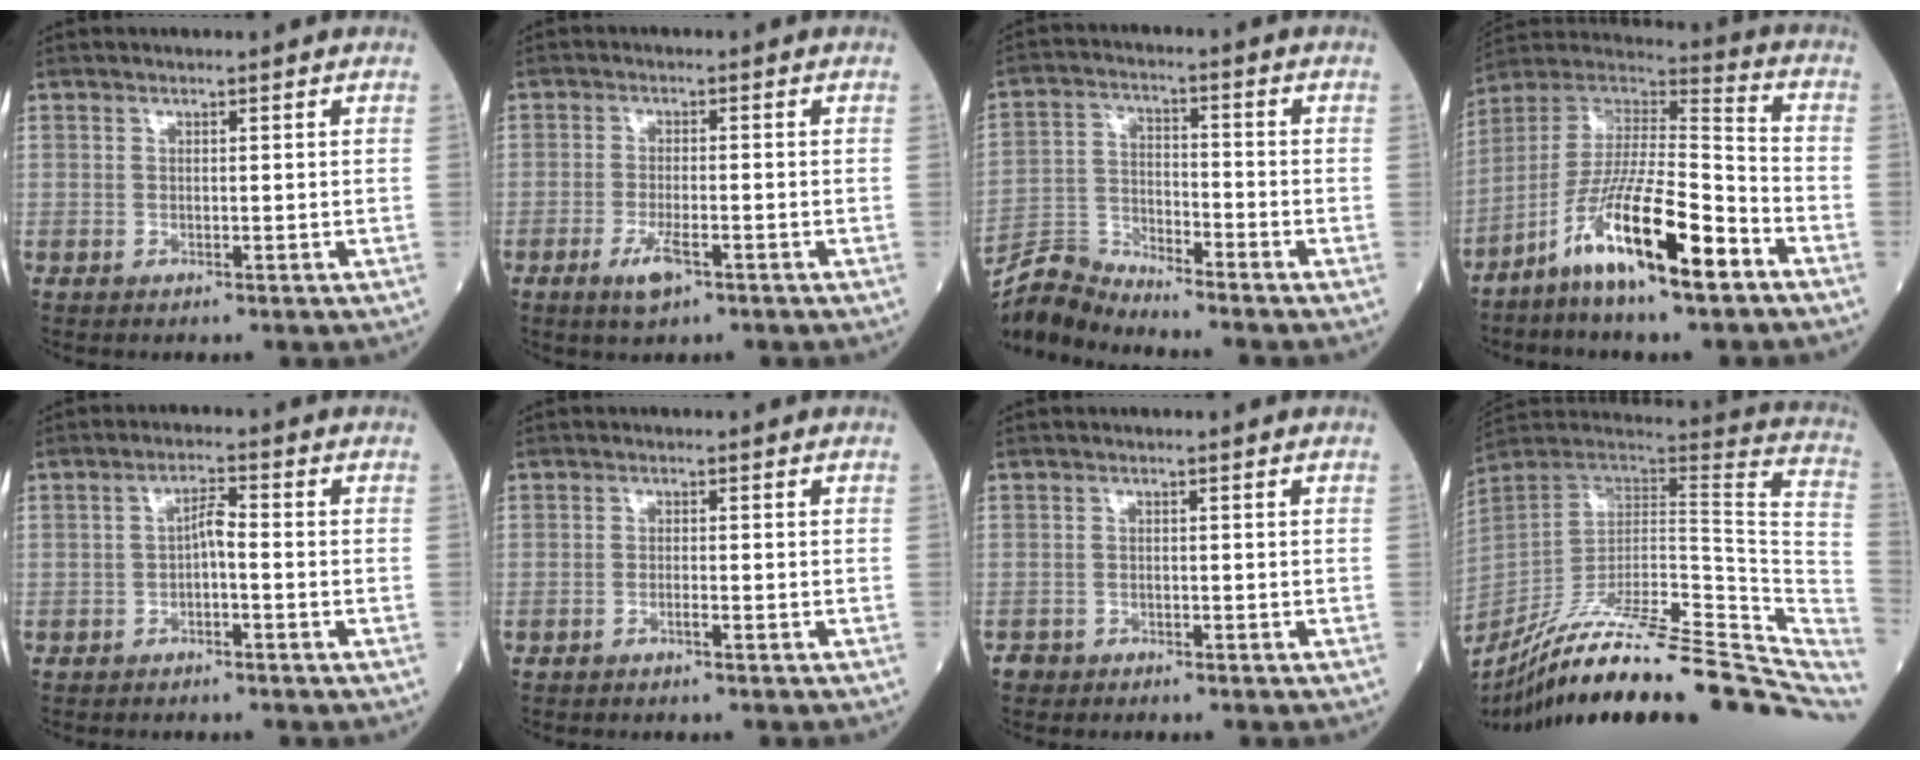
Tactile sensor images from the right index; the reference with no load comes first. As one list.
[{"total": 3.9, "force": [-2.1, 1.0, 3.2], "torque": [-0.065, -0.004, -0.037]}, {"total": 6.9, "force": [-6.8, -0.9, -0.4], "torque": [-0.003, 0.001, -0.132]}, {"total": 15.6, "force": [-8.6, 1.8, 12.9], "torque": [-0.240, -0.009, -0.156]}, {"total": 2.6, "force": [-0.8, 0.6, 2.4], "torque": [-0.040, 0.009, -0.015]}, {"total": 0.9, "force": [-0.8, -0.1, 0.5], "torque": [-0.011, 0.001, -0.014]}, {"total": 1.5, "force": [-1.3, 0.6, -0.3], "torque": [0.002, 0.001, -0.026]}, {"total": 33.4, "force": [-26.6, 5.6, 19.4], "torque": [-0.211, -0.026, -0.384]}]